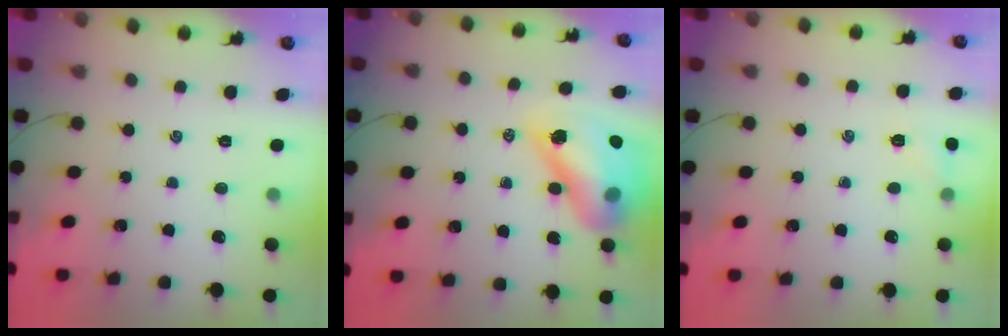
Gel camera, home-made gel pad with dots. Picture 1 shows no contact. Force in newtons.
{"total": 18.3, "press": 17.6, "slide": 4.9}
{"total": 5.5, "press": 5.3, "slide": 1.5}